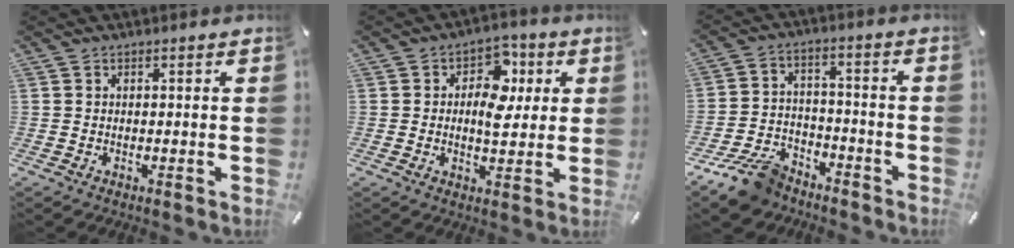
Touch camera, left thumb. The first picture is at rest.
{"total": 9.8, "force": [1.4, 6.8, 6.8], "torque": [-0.089, 0.002, 0.021]}
{"total": 11.4, "force": [-8.6, 6.1, 4.5], "torque": [-0.082, 0.055, -0.159]}